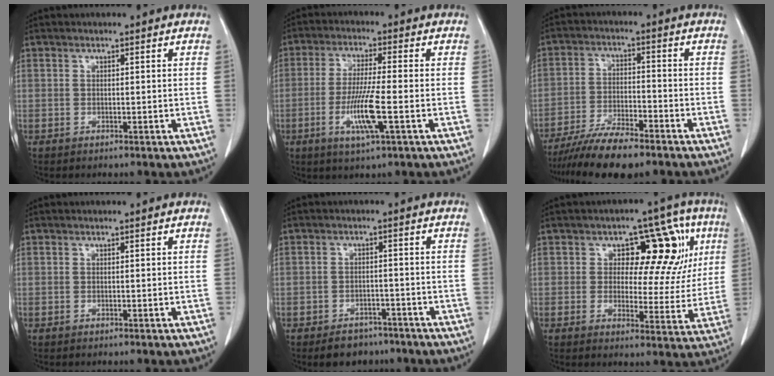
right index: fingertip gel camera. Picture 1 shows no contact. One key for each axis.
{"total": 8.2, "fx": -2.5, "fy": 0.0, "fz": 7.8, "tx": -0.154, "ty": -0.013, "tz": -0.048}
{"total": 9.9, "fx": -8.1, "fy": 1.8, "fz": 5.4, "tx": -0.091, "ty": -0.021, "tz": -0.140}
{"total": 0.0}
{"total": 5.1, "fx": -3.9, "fy": 3.1, "fz": 1.1, "tx": -0.012, "ty": 0.008, "tz": -0.055}
{"total": 12.6, "fx": 4.2, "fy": 6.9, "fz": 9.7, "tx": -0.098, "ty": 0.033, "tz": 0.056}